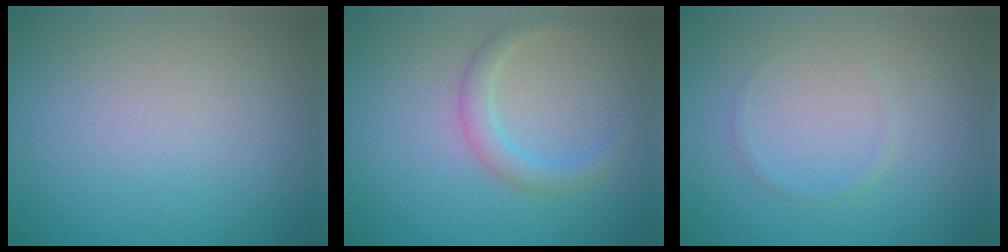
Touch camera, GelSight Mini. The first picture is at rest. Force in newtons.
{"total": 2.1, "press": 2.1, "slide": 0.0}
{"total": 0.5, "press": 0.5, "slide": 0.0}